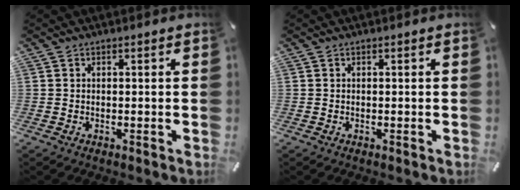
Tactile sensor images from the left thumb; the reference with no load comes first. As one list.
[{"total": 0.0}]